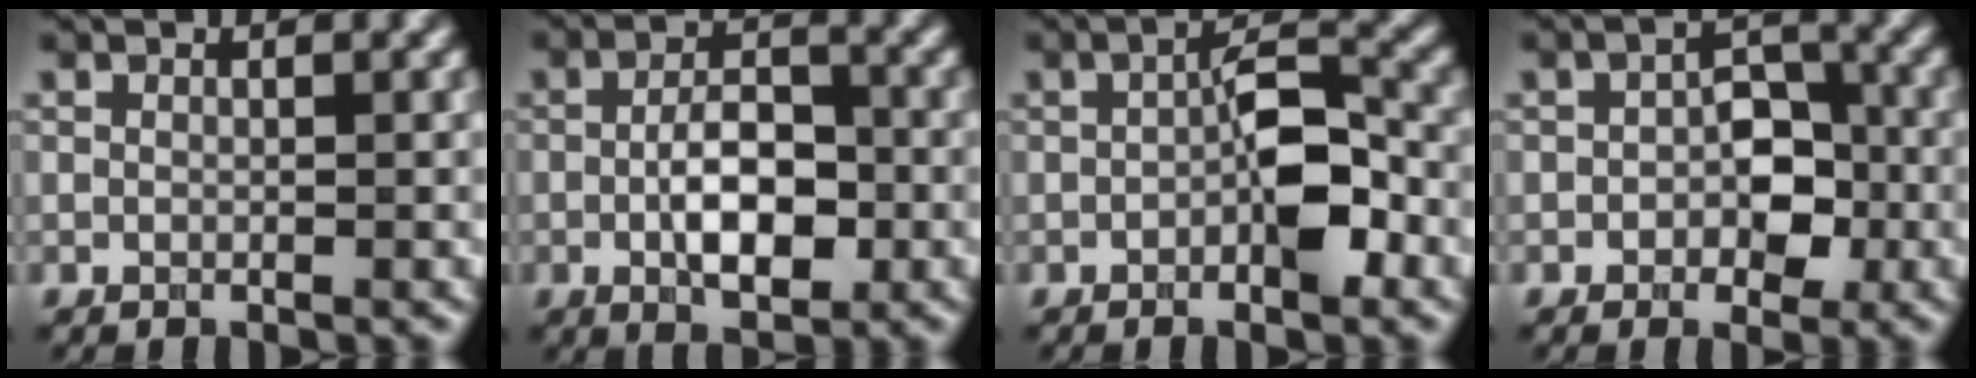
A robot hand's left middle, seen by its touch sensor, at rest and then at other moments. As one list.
[{"total": 5.3, "force": [-1.1, 2.6, 4.5], "torque": [-0.080, 0.001, -0.020]}, {"total": 4.7, "force": [-1.2, 1.8, 4.2], "torque": [-0.070, 0.009, -0.026]}, {"total": 4.1, "force": [-0.8, 2.6, 3.1], "torque": [-0.038, 0.002, -0.017]}]